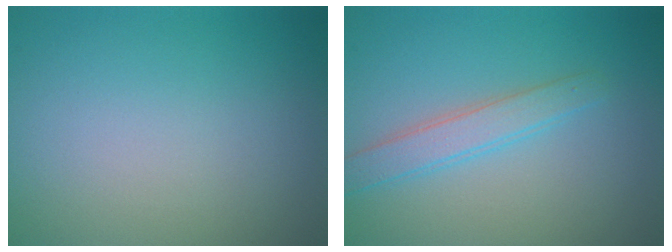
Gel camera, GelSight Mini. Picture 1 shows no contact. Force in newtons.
{"total": 2.4, "press": 2.4, "slide": 0.1}